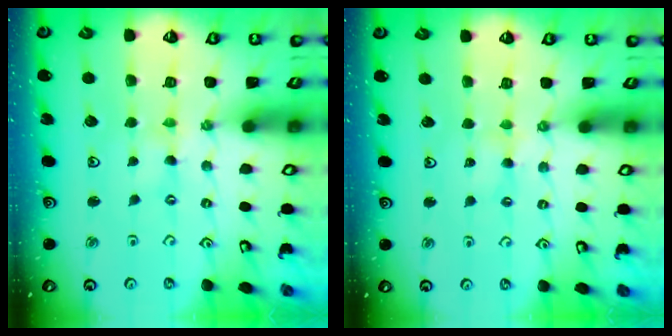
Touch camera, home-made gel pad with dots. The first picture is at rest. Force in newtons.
{"total": 2.3, "press": 2.3, "slide": 0.4}